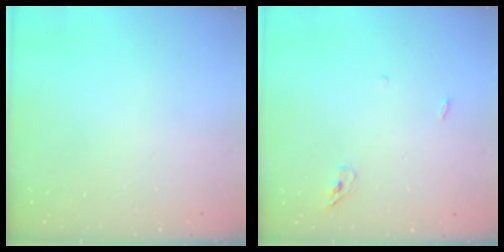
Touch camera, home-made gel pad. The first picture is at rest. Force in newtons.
{"total": 3.7, "press": 3.6, "slide": 1.0}